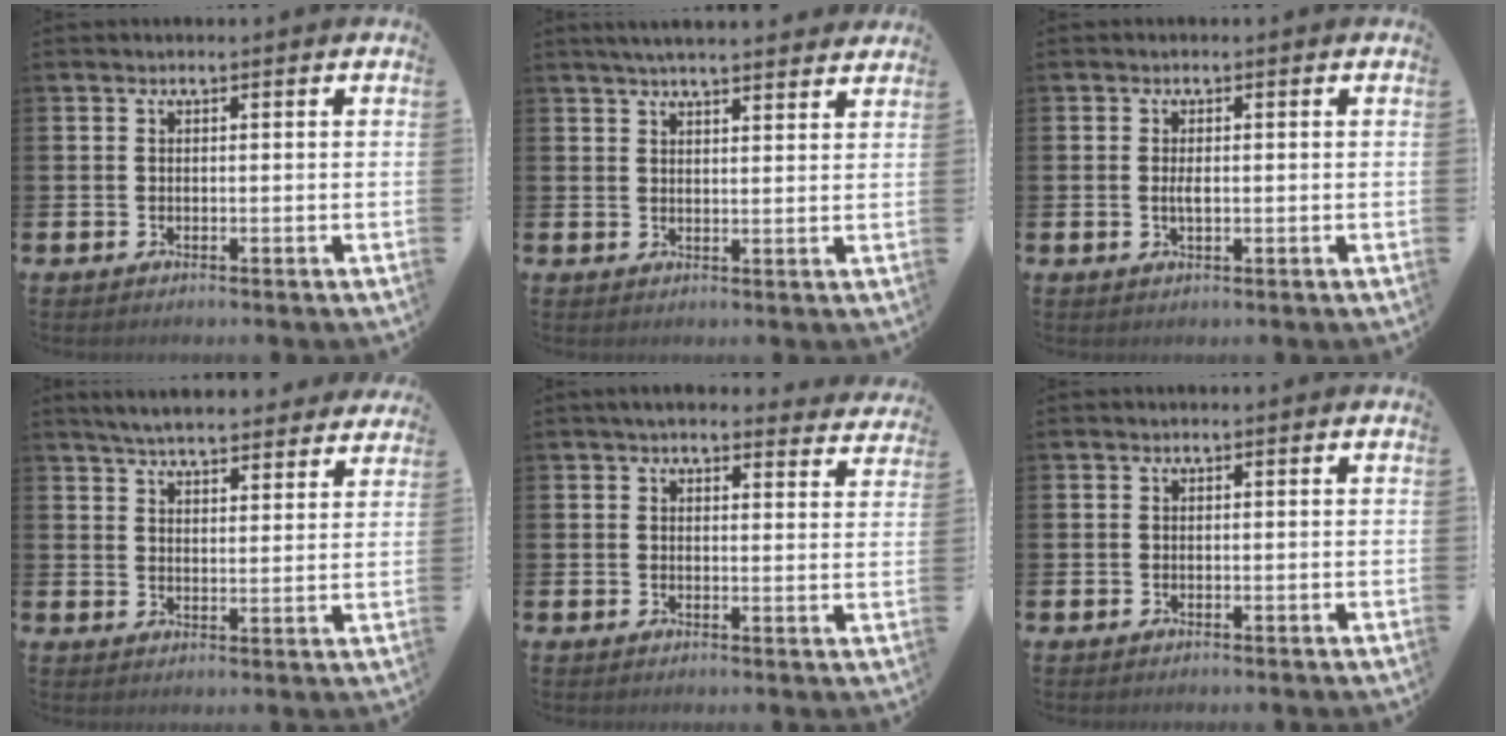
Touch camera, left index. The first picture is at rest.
{"total": 4.1, "force": [4.0, 0.1, 1.1], "torque": [-0.029, -0.013, 0.072]}
{"total": 1.6, "force": [0.0, 0.6, 1.5], "torque": [-0.026, 0.002, -0.002]}
{"total": 5.7, "force": [5.6, 0.7, 1.1], "torque": [-0.038, -0.027, 0.100]}
{"total": 4.1, "force": [3.9, 0.9, 0.8], "torque": [-0.024, -0.012, 0.072]}
{"total": 0.0}